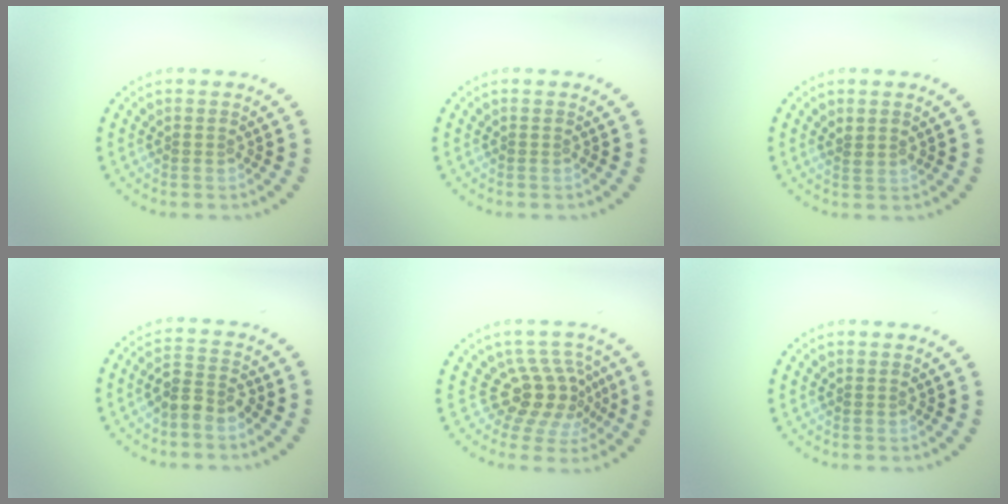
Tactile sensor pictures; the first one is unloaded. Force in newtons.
{"total": 0.0}
{"total": 0.7, "press": 0.5, "slide": 0.5}
{"total": 2.6, "press": 2.4, "slide": 1.1}
{"total": 4.4, "press": 3.1, "slide": 3.0}
{"total": 0.0}